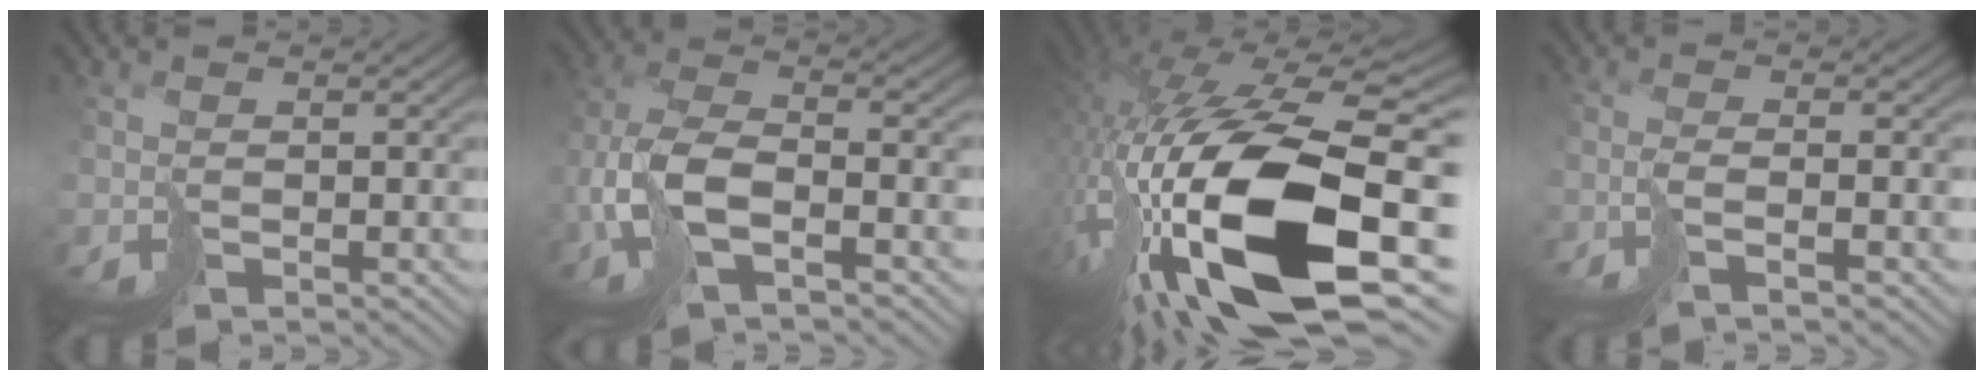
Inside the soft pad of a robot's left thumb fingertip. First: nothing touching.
{"total": 9.2, "force": [-2.7, 4.3, 7.7], "torque": [-0.182, -0.005, -0.064]}
{"total": 20.7, "force": [-3.8, 10.6, 17.4], "torque": [-0.383, -0.071, -0.049]}
{"total": 2.4, "force": [-1.4, -0.2, 2.0], "torque": [-0.025, 0.006, -0.042]}